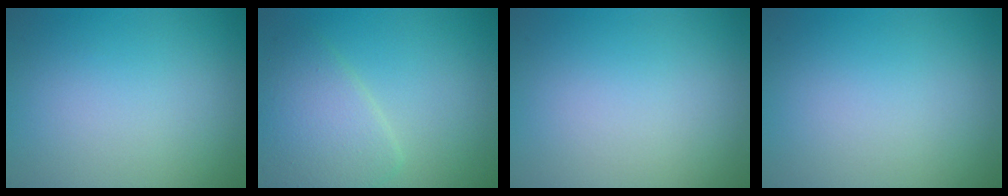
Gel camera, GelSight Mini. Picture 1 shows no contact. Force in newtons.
{"total": 4.4, "press": 4.4, "slide": 0.1}
{"total": 0.0}
{"total": 0.0}